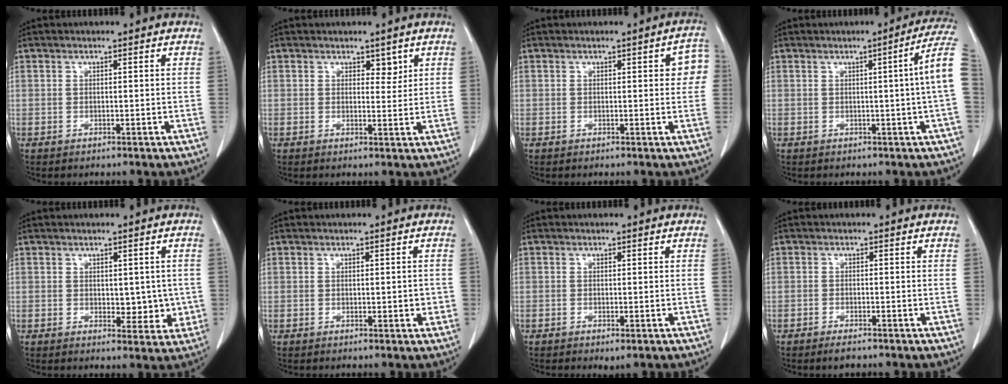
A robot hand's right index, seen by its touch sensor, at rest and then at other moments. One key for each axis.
{"total": 2.0, "fx": 1.3, "fy": 1.1, "fz": 1.1, "tx": -0.009, "ty": -0.007, "tz": 0.019}
{"total": 4.0, "fx": 0.8, "fy": 1.4, "fz": 3.6, "tx": -0.028, "ty": 0.011, "tz": 0.002}
{"total": 6.7, "fx": 0.4, "fy": -1.3, "fz": 6.6, "tx": -0.074, "ty": 0.007, "tz": 0.001}
{"total": 4.6, "fx": 0.0, "fy": 2.8, "fz": 3.6, "tx": -0.029, "ty": -0.003, "tz": 0.008}
{"total": 2.0, "fx": -0.2, "fy": 1.1, "fz": 1.7, "tx": -0.018, "ty": 0.001, "tz": 0.002}
{"total": 1.3, "fx": -0.7, "fy": 0.5, "fz": 1.0, "tx": -0.016, "ty": -0.004, "tz": -0.005}
{"total": 2.0, "fx": -1.6, "fy": 0.5, "fz": 1.1, "tx": -0.022, "ty": -0.003, "tz": -0.024}